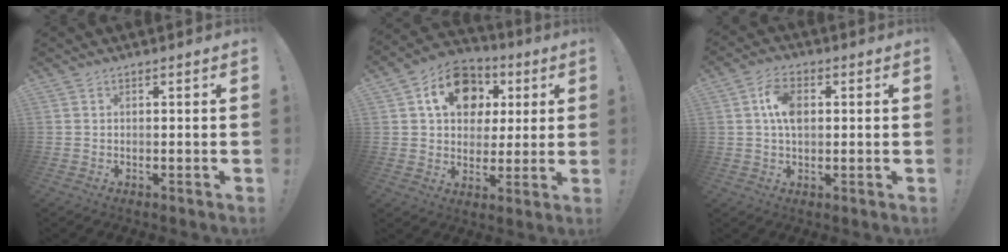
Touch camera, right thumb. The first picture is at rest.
{"total": 16.1, "force": [5.6, 12.3, 8.7], "torque": [-0.123, -0.009, 0.107]}
{"total": 8.1, "force": [1.3, 5.0, 6.2], "torque": [-0.115, 0.005, 0.023]}